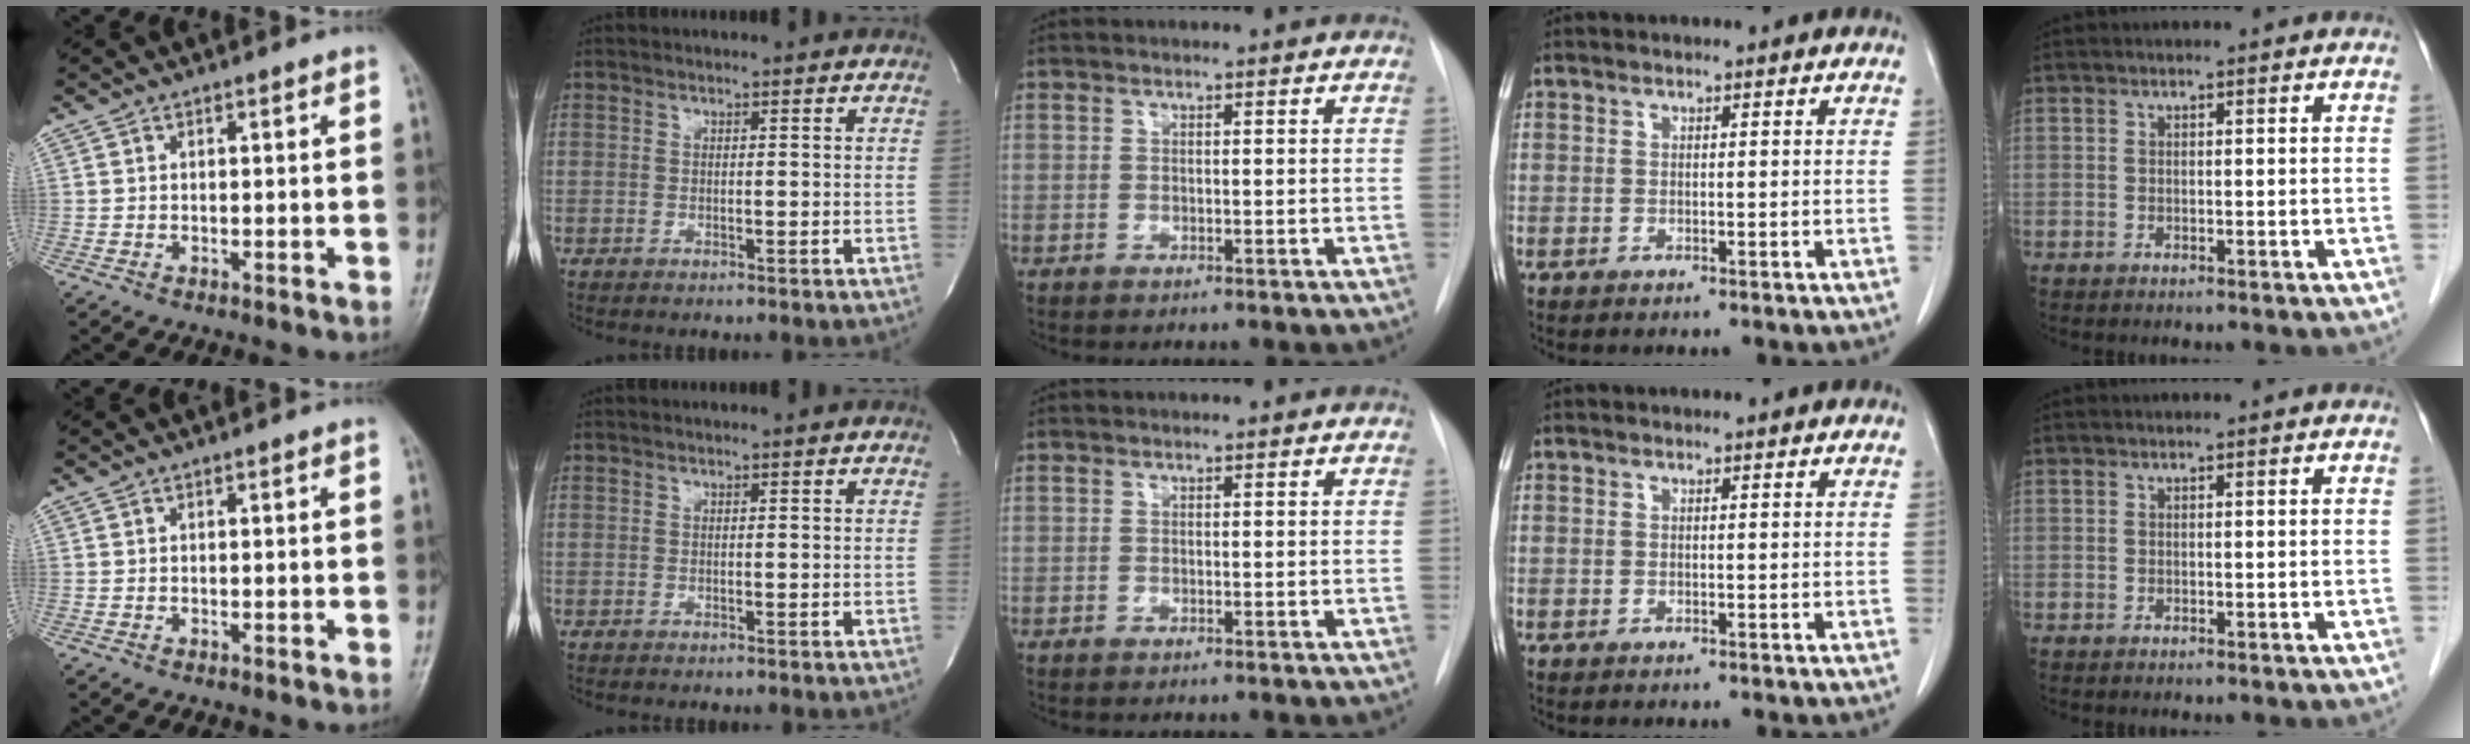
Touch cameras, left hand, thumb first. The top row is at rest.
{}